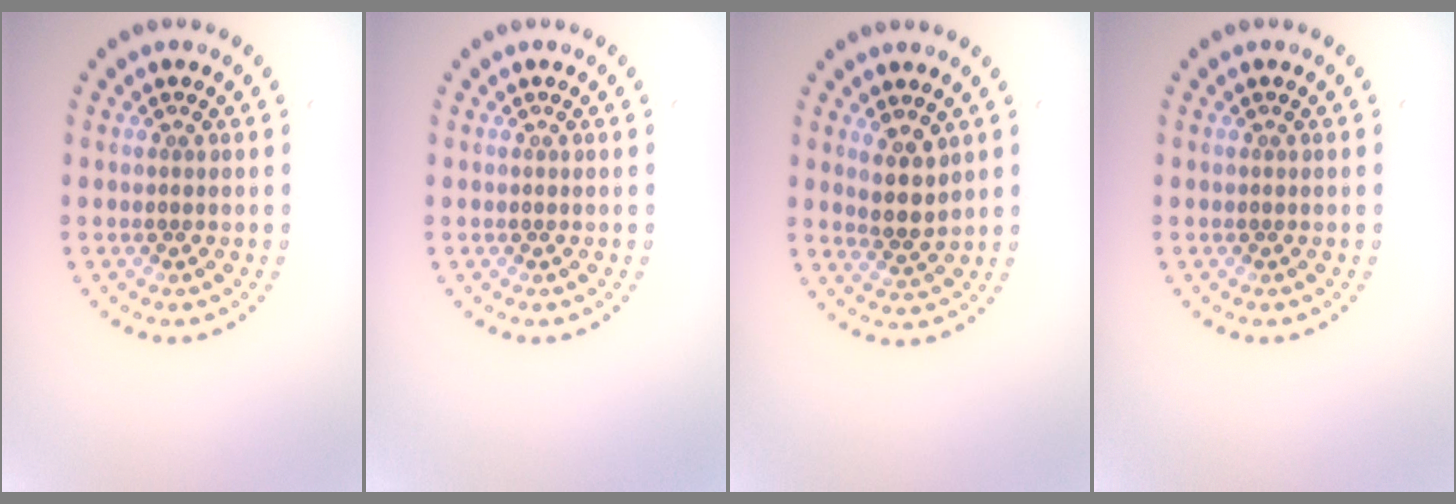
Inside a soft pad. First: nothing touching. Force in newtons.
{"total": 0.0}
{"total": 2.7, "press": 2.3, "slide": 1.3}
{"total": 0.0}